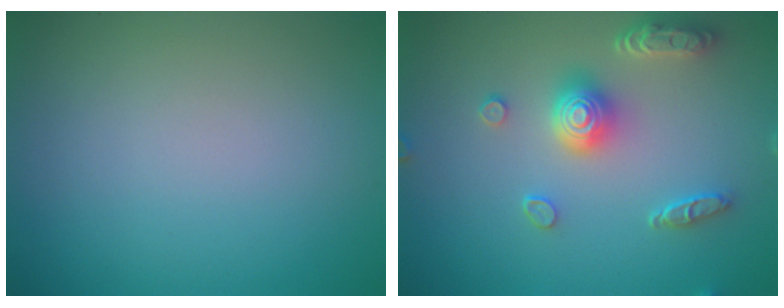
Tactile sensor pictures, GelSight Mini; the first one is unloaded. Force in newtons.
{"total": 4.8, "press": 4.0, "slide": 2.7}